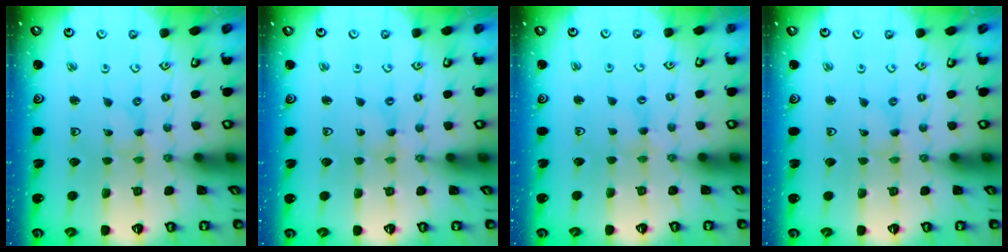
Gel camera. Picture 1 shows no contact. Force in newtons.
{"total": 0.0}
{"total": 1.7, "press": 1.7, "slide": 0.4}
{"total": 0.0}